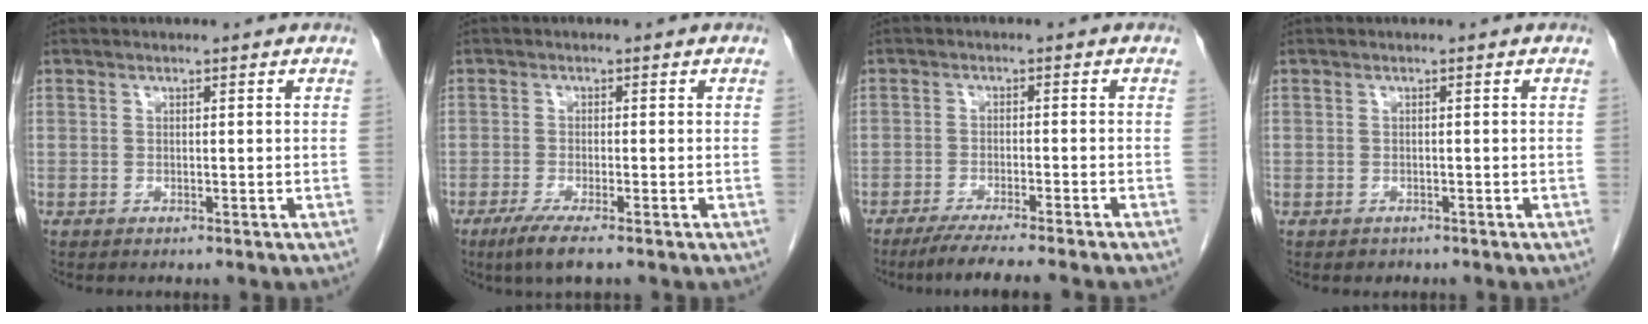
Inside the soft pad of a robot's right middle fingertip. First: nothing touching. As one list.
[{"total": 4.4, "force": [-2.9, 0.1, 3.3], "torque": [-0.068, -0.015, -0.053]}, {"total": 8.7, "force": [-7.3, -0.9, 4.7], "torque": [-0.057, -0.024, -0.112]}, {"total": 0.9, "force": [-0.7, 0.6, 0.0], "torque": [-0.007, 0.000, -0.008]}]